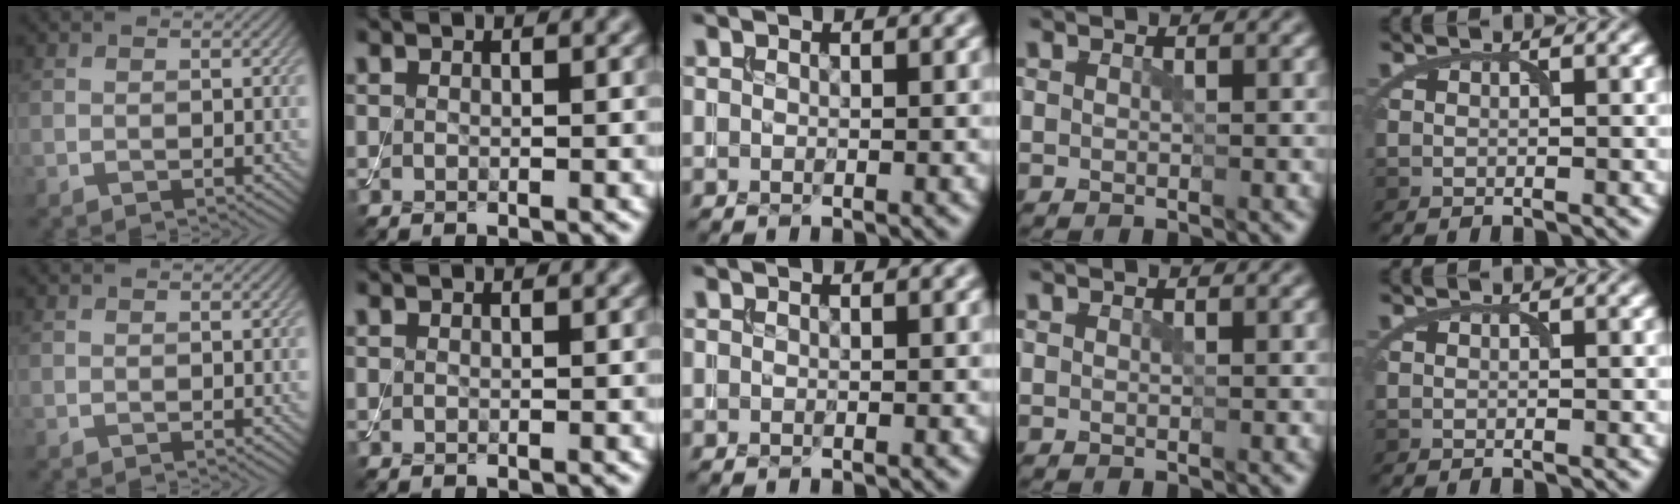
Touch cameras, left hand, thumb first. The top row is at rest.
{}